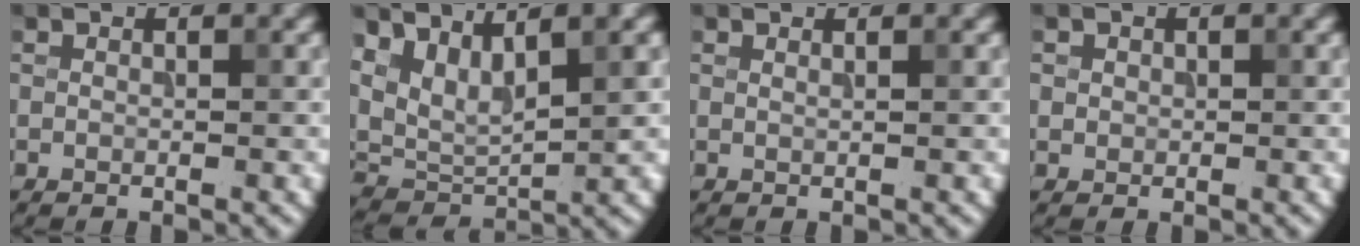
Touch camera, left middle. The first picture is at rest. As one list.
[{"total": 6.1, "force": [2.2, 3.0, 4.8], "torque": [-0.108, -0.008, 0.043]}, {"total": 0.5, "force": [0.5, -0.1, 0.3], "torque": [-0.006, -0.001, 0.005]}, {"total": 0.9, "force": [0.2, 0.9, 0.2], "torque": [-0.001, -0.003, 0.011]}]